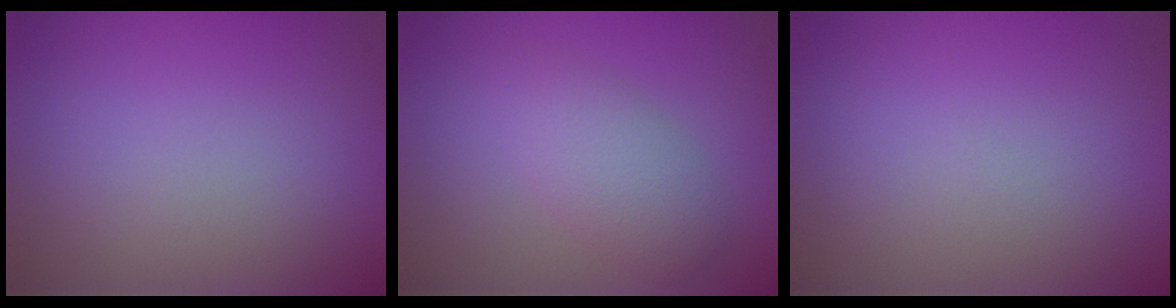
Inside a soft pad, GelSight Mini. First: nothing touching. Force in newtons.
{"total": 3.2, "press": 3.2, "slide": 0.0}
{"total": 0.0}